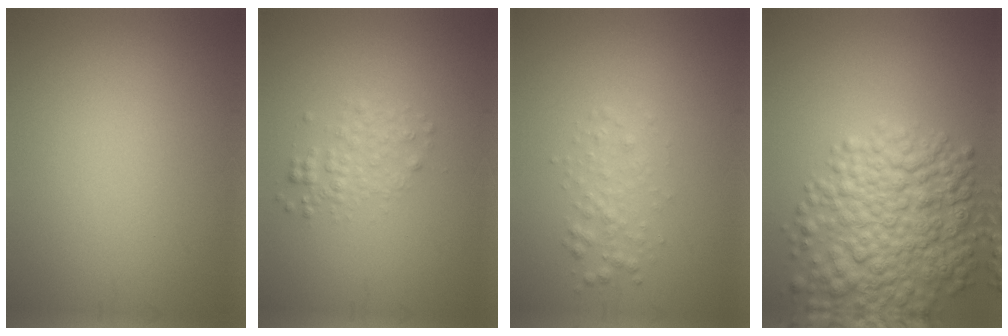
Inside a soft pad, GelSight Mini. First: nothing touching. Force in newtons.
{"total": 1.9, "press": 1.9, "slide": 0.1}
{"total": 1.7, "press": 1.7, "slide": 0.0}
{"total": 8.9, "press": 8.9, "slide": 0.3}